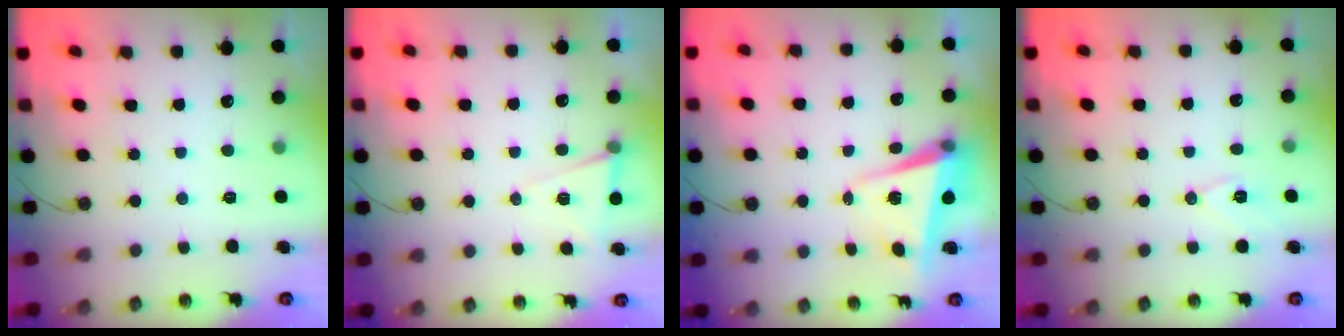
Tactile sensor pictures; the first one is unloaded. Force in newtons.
{"total": 7.7, "press": 6.0, "slide": 4.8}
{"total": 5.0, "press": 4.9, "slide": 1.2}
{"total": 7.8, "press": 6.8, "slide": 3.9}